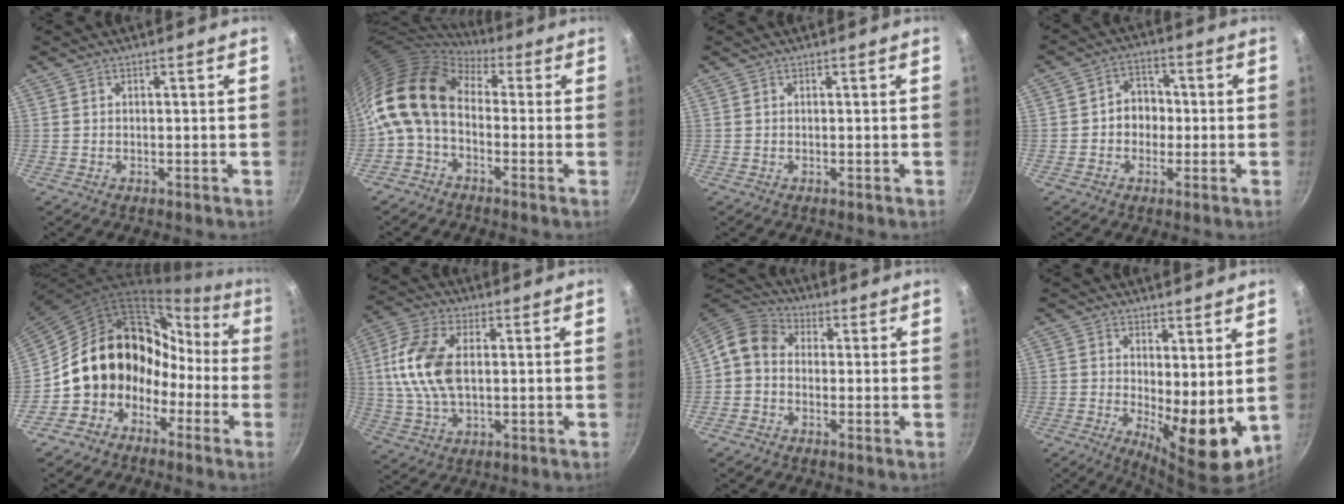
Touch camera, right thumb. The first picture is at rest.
{"total": 13.6, "force": [-0.1, 9.3, 10.0], "torque": [-0.183, 0.028, -0.026]}
{"total": 0.0}
{"total": 6.2, "force": [-0.6, 5.2, 3.2], "torque": [-0.003, 0.016, -0.015]}
{"total": 16.0, "force": [-3.8, 13.6, 7.6], "torque": [-0.084, 0.072, -0.069]}
{"total": 12.8, "force": [1.4, 7.1, 10.6], "torque": [-0.211, 0.013, 0.019]}
{"total": 6.8, "force": [-0.3, 5.6, 3.9], "torque": [-0.066, 0.027, -0.029]}
{"total": 10.3, "force": [1.0, 3.9, 9.5], "torque": [-0.119, -0.030, 0.024]}